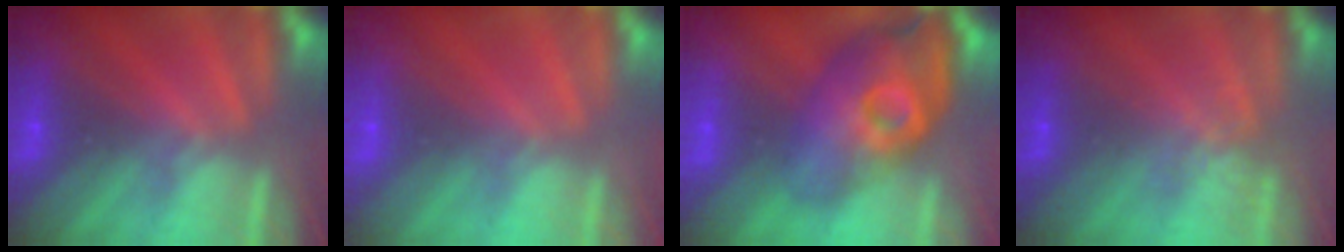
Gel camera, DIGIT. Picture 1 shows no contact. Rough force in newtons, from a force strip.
{"total": 1.7}
{"total": 3.7}
{"total": 1.5}